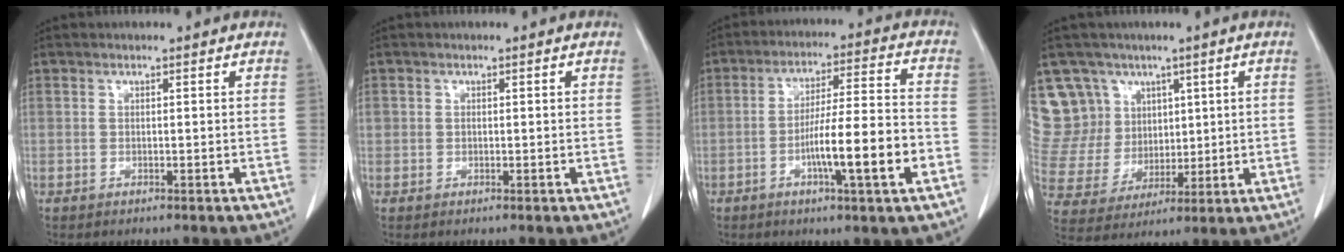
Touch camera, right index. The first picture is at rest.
{"total": 0.9, "force": [0.1, 0.8, 0.2], "torque": [0.004, 0.008, 0.001]}
{"total": 12.0, "force": [-4.1, 0.4, 11.3], "torque": [-0.186, 0.002, -0.067]}
{"total": 12.4, "force": [7.1, 10.0, 1.4], "torque": [-0.051, 0.048, 0.156]}